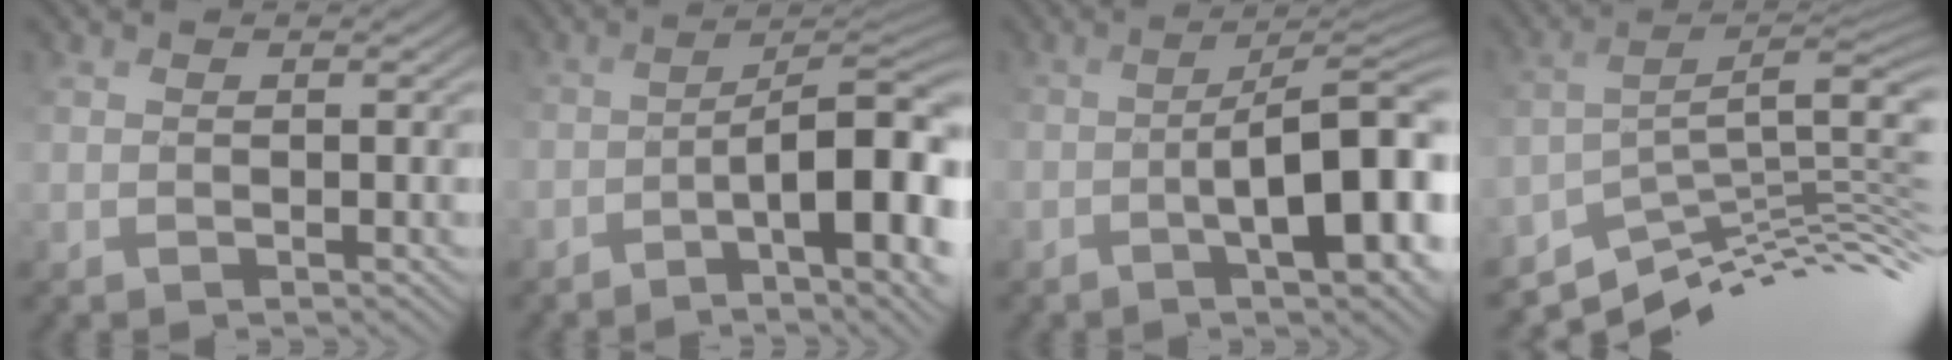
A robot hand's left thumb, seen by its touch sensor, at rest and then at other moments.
{"total": 14.3, "force": [-6.0, 4.6, 12.2], "torque": [-0.161, -0.006, -0.072]}
{"total": 12.2, "force": [-3.8, 3.9, 10.9], "torque": [-0.133, 0.003, -0.045]}
{"total": 9.7, "force": [-6.2, 2.4, 7.1], "torque": [-0.117, 0.005, -0.099]}